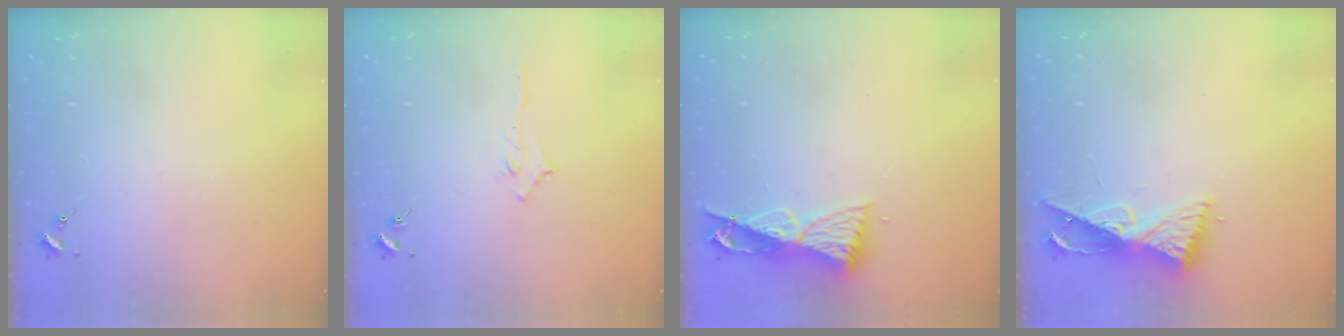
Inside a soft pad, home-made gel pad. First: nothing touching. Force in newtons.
{"total": 2.9, "press": 2.9, "slide": 0.4}
{"total": 8.7, "press": 8.6, "slide": 1.0}
{"total": 8.7, "press": 8.7, "slide": 0.6}